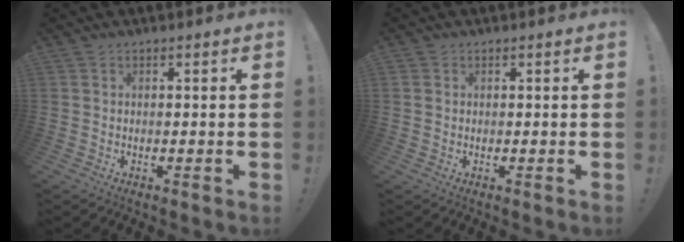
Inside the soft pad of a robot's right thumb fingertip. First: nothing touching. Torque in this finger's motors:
{"motor_torque": [0.05, -0.06, -0.34, 0.24, 0.10]}